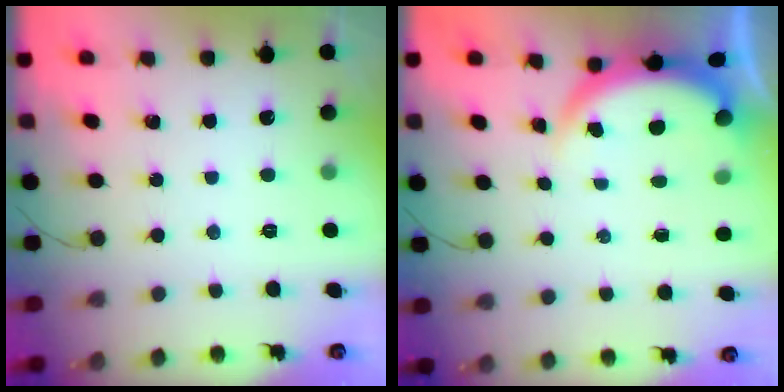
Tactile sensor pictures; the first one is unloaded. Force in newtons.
{"total": 4.2, "press": 4.0, "slide": 1.3}